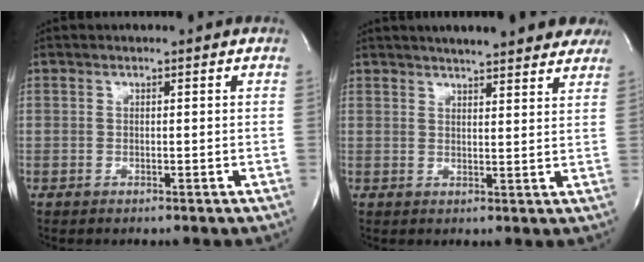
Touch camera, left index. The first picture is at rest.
{"total": 14.3, "force": [12.4, 2.6, 6.6], "torque": [-0.085, 0.015, 0.148]}